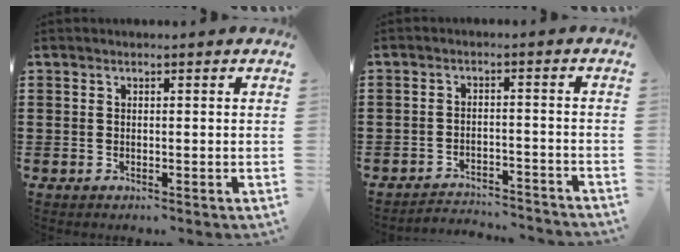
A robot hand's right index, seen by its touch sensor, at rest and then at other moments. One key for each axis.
{"total": 3.2, "fx": -3.2, "fy": 0.3, "fz": 0.3, "tx": -0.012, "ty": 0.002, "tz": -0.069}